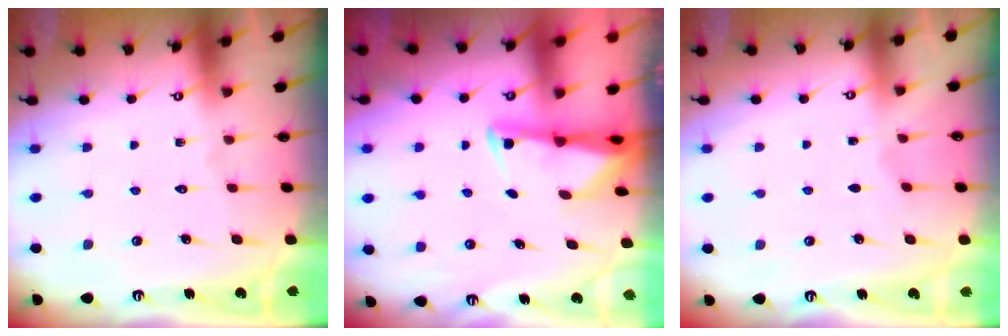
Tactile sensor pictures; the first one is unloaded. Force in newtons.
{"total": 2.4, "press": 2.3, "slide": 0.4}
{"total": 2.0, "press": 2.0, "slide": 0.3}